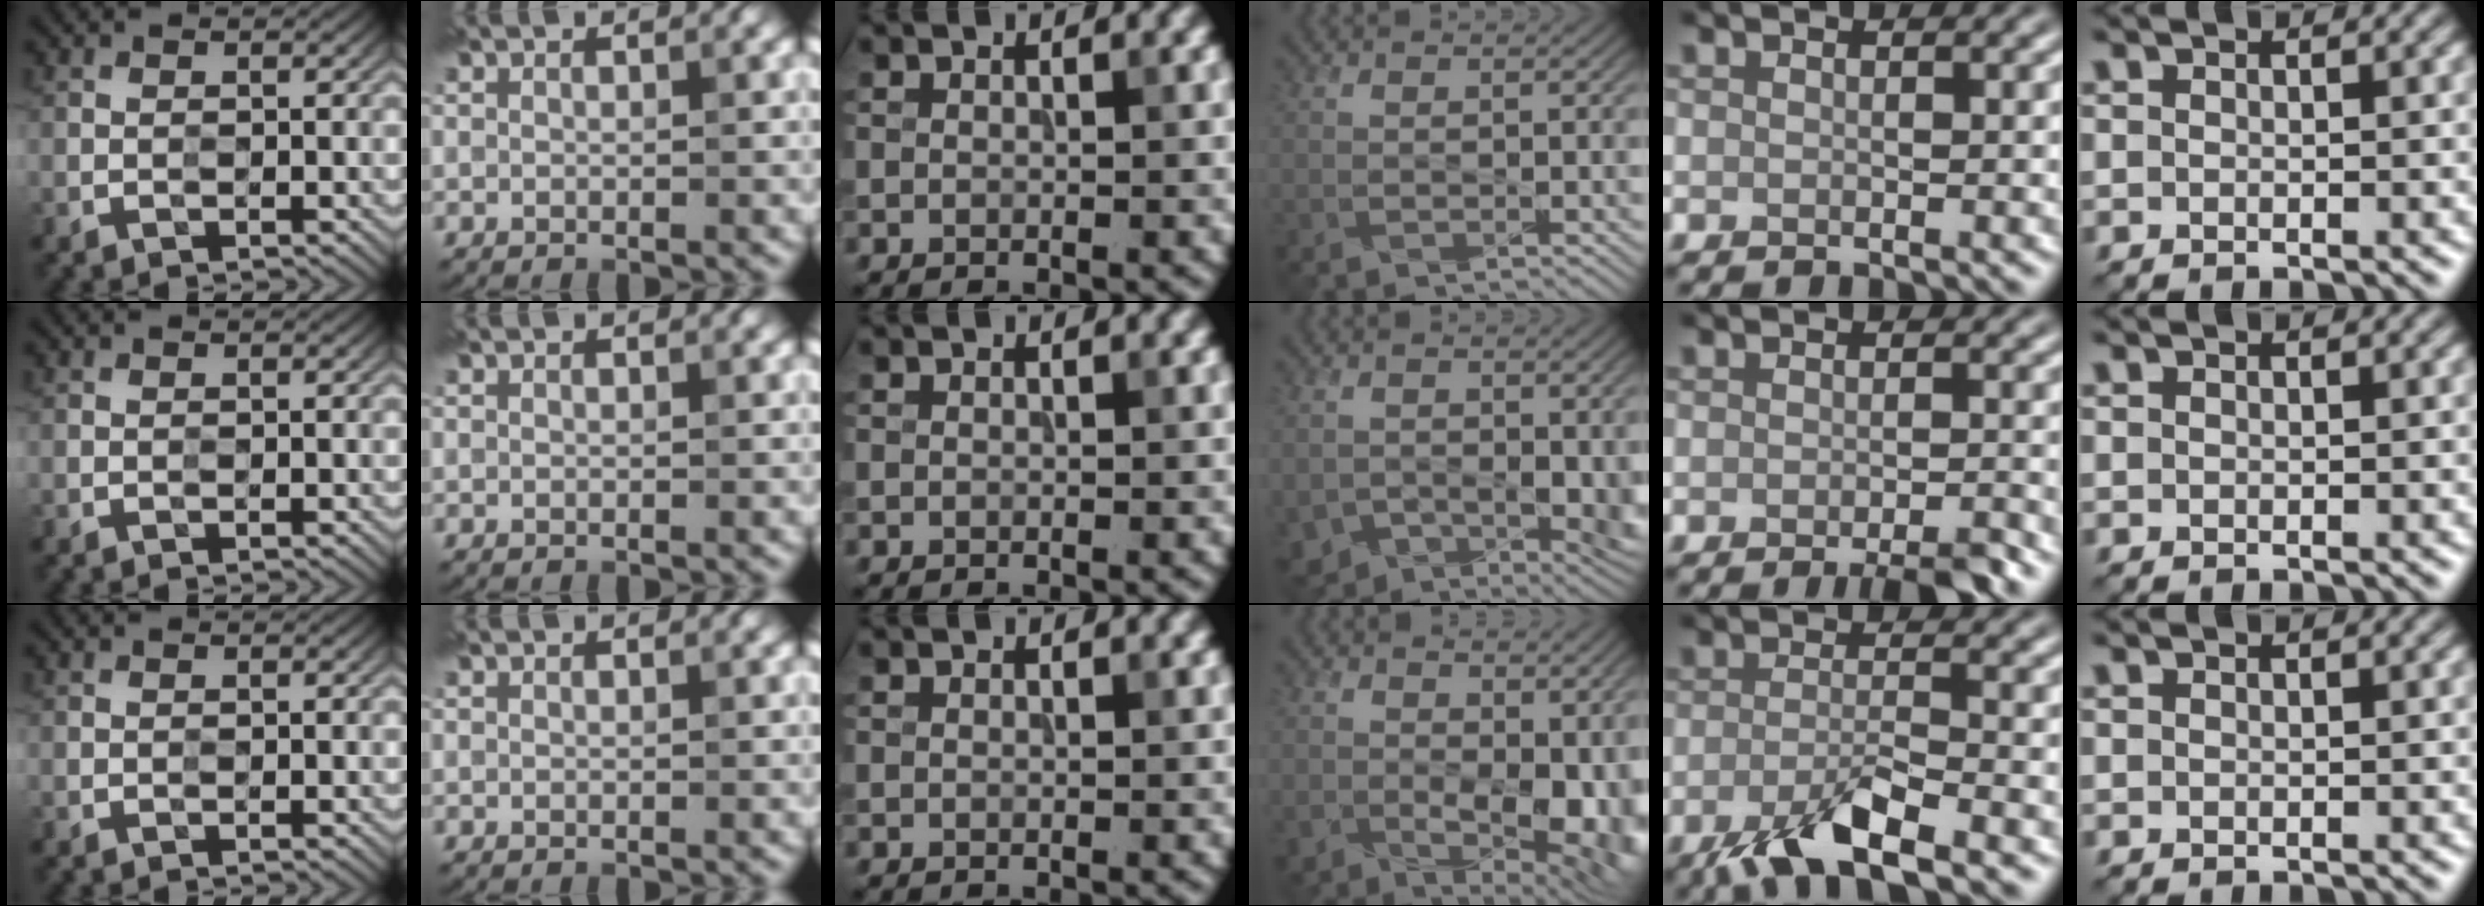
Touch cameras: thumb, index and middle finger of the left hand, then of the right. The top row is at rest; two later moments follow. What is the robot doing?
{"motion": "press", "object": "stopwatch"}